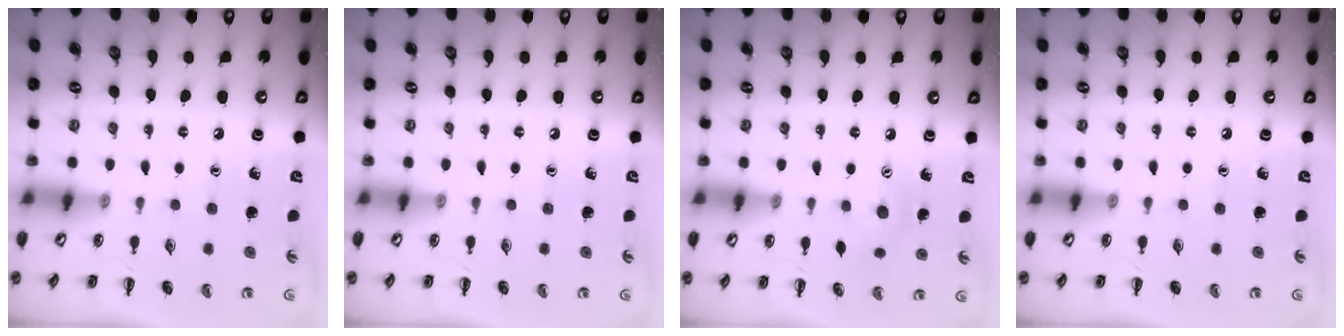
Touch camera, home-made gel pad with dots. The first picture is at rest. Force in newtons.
{"total": 0.0}
{"total": 6.1, "press": 6.0, "slide": 1.5}
{"total": 0.0}